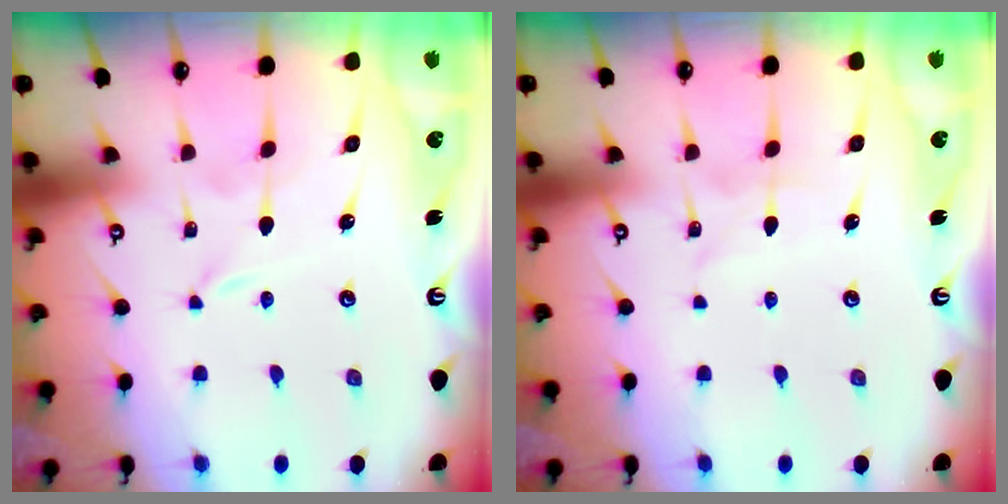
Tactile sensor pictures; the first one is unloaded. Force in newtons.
{"total": 2.3, "press": 2.3, "slide": 0.3}